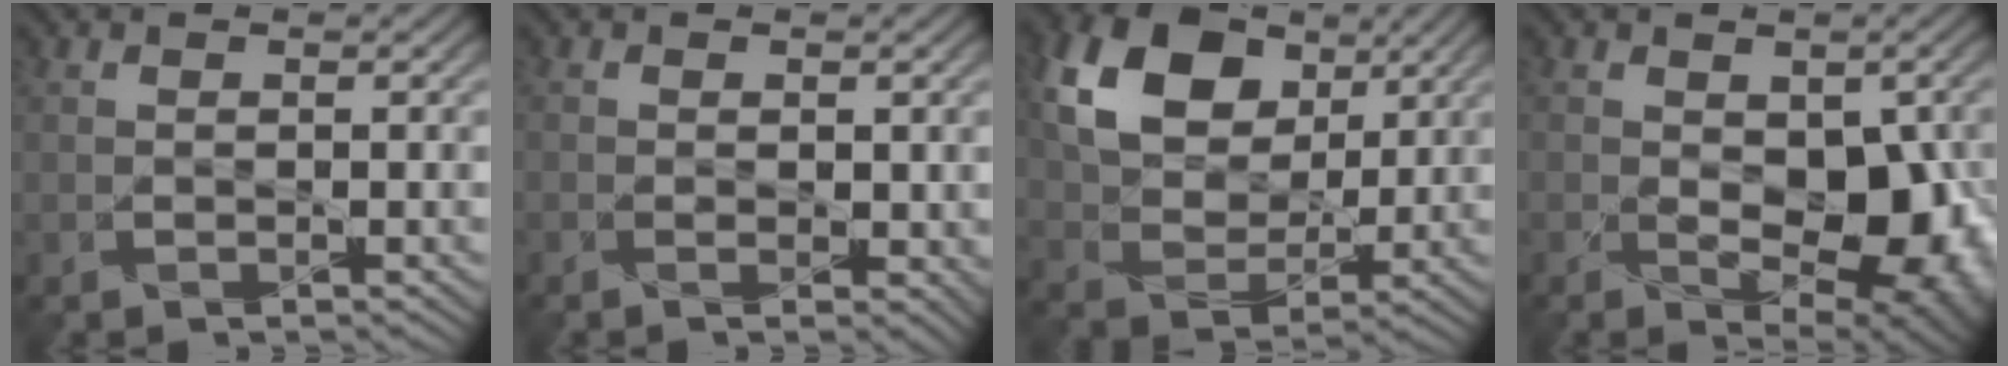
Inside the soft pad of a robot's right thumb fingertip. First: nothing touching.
{"total": 1.0, "force": [0.0, 0.2, 1.0], "torque": [-0.010, 0.000, -0.001]}
{"total": 12.4, "force": [5.3, 8.5, 7.3], "torque": [-0.174, 0.027, 0.093]}
{"total": 9.8, "force": [-1.5, 5.4, 8.1], "torque": [-0.118, -0.025, -0.013]}